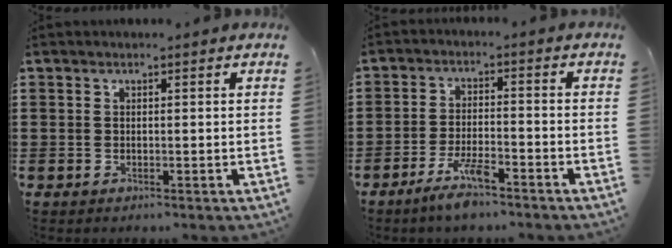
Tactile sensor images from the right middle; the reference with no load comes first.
{"total": 5.7, "force": [-4.1, 1.0, 3.7], "torque": [-0.081, -0.005, -0.078]}